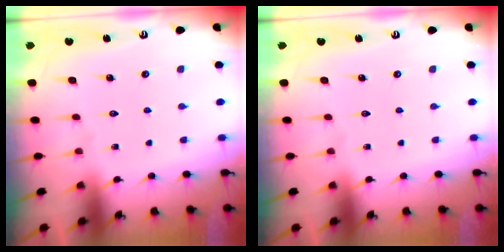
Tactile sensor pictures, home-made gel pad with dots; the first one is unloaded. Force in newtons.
{"total": 0.0}